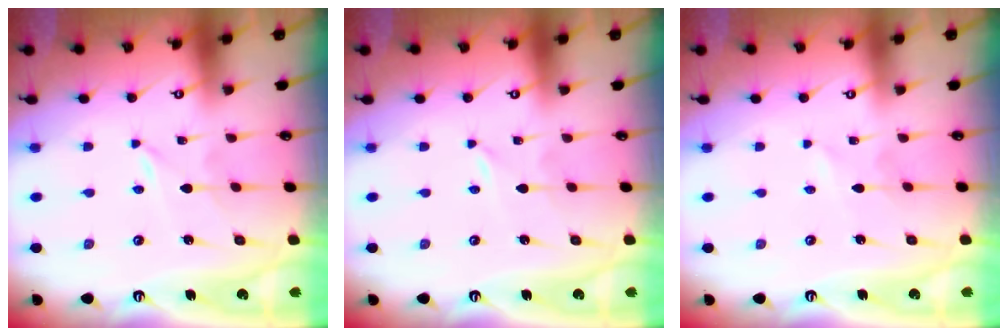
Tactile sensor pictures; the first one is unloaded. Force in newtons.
{"total": 0.0}
{"total": 1.0, "press": 1.0, "slide": 0.1}